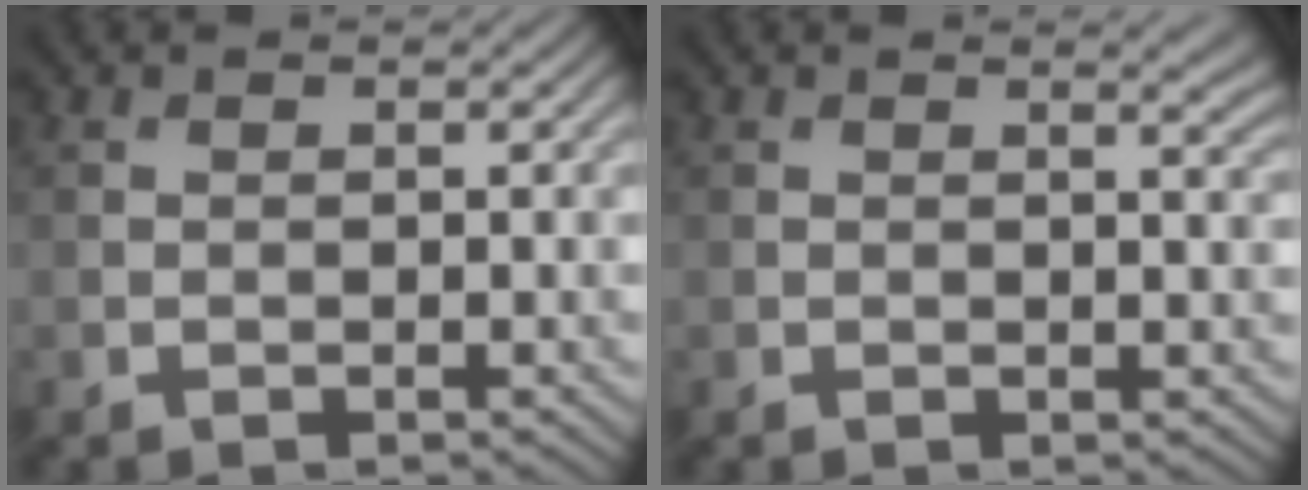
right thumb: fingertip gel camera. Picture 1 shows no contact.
{"total": 1.7, "force": [1.0, 0.3, 1.3], "torque": [-0.015, -0.001, 0.014]}